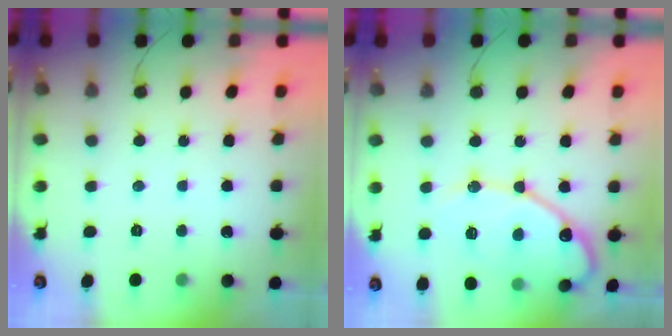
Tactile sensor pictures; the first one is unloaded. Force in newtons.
{"total": 15.3, "press": 15.2, "slide": 1.2}